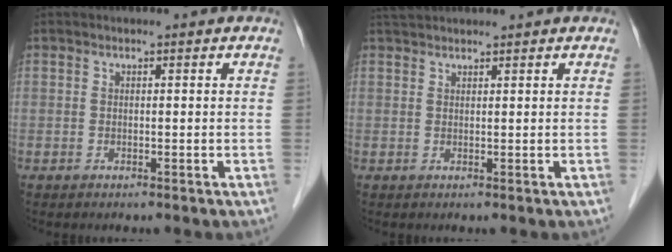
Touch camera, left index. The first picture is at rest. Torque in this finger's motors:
{"motor_torque": [0.09, -0.01, 0.03, 0.01]}